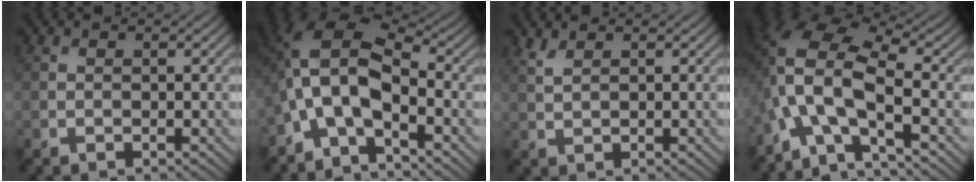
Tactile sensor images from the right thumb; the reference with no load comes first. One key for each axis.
{"total": 9.5, "fx": -2.9, "fy": 4.6, "fz": 7.8, "tx": -0.157, "ty": 0.011, "tz": -0.076}
{"total": 1.5, "fx": 1.2, "fy": 0.3, "fz": 0.8, "tx": -0.028, "ty": 0.002, "tz": 0.030}
{"total": 12.2, "fx": -3.5, "fy": 5.1, "fz": 10.5, "tx": -0.228, "ty": 0.000, "tz": -0.078}